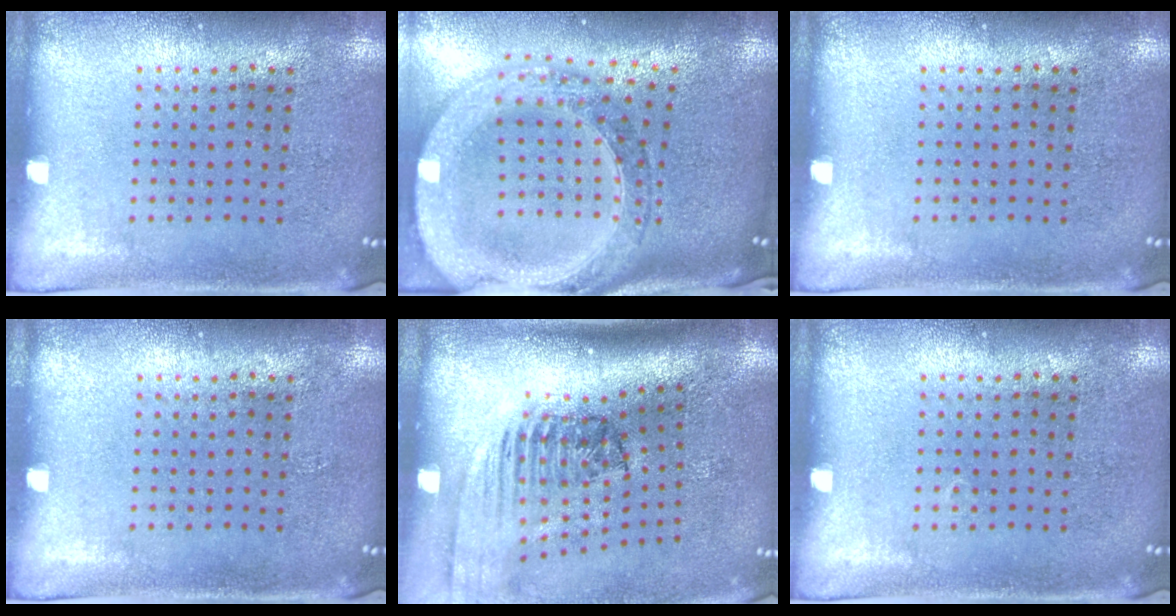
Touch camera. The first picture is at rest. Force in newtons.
{"total": 2.8, "press": 2.3, "slide": 1.6}
{"total": 0.0}
{"total": 0.0}
{"total": 2.4, "press": 1.7, "slide": 1.7}
{"total": 0.0}